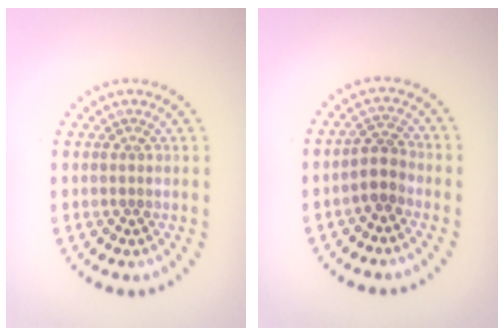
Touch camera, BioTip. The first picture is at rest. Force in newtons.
{"total": 2.2, "press": 1.9, "slide": 1.2}